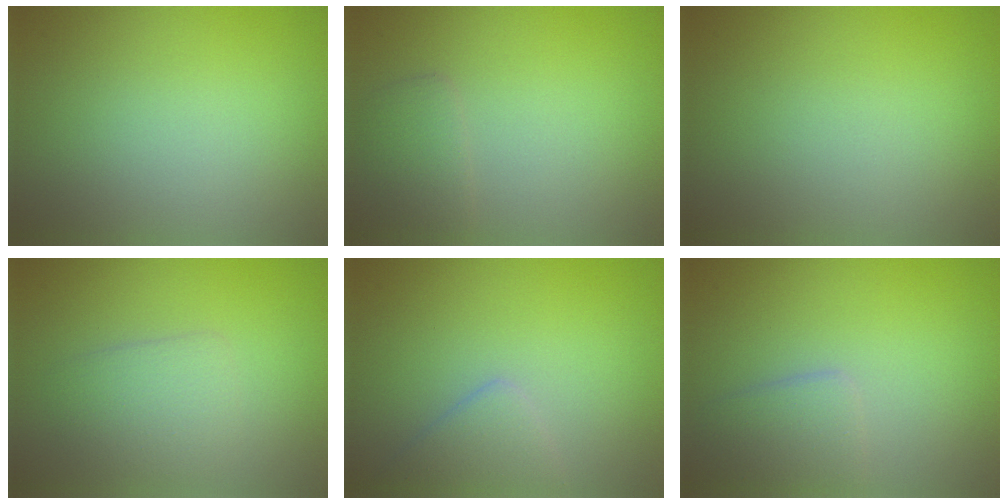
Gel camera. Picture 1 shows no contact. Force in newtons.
{"total": 1.7, "press": 1.7, "slide": 0.1}
{"total": 0.0}
{"total": 2.5, "press": 2.5, "slide": 0.1}
{"total": 2.3, "press": 2.3, "slide": 0.0}
{"total": 2.4, "press": 2.4, "slide": 0.1}